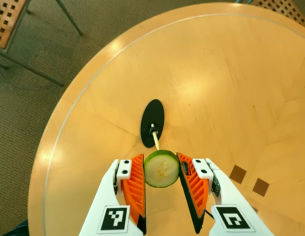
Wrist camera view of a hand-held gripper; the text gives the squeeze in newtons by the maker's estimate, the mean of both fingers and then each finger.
{"total": 9.8, "left": 10.5, "right": 9.2}